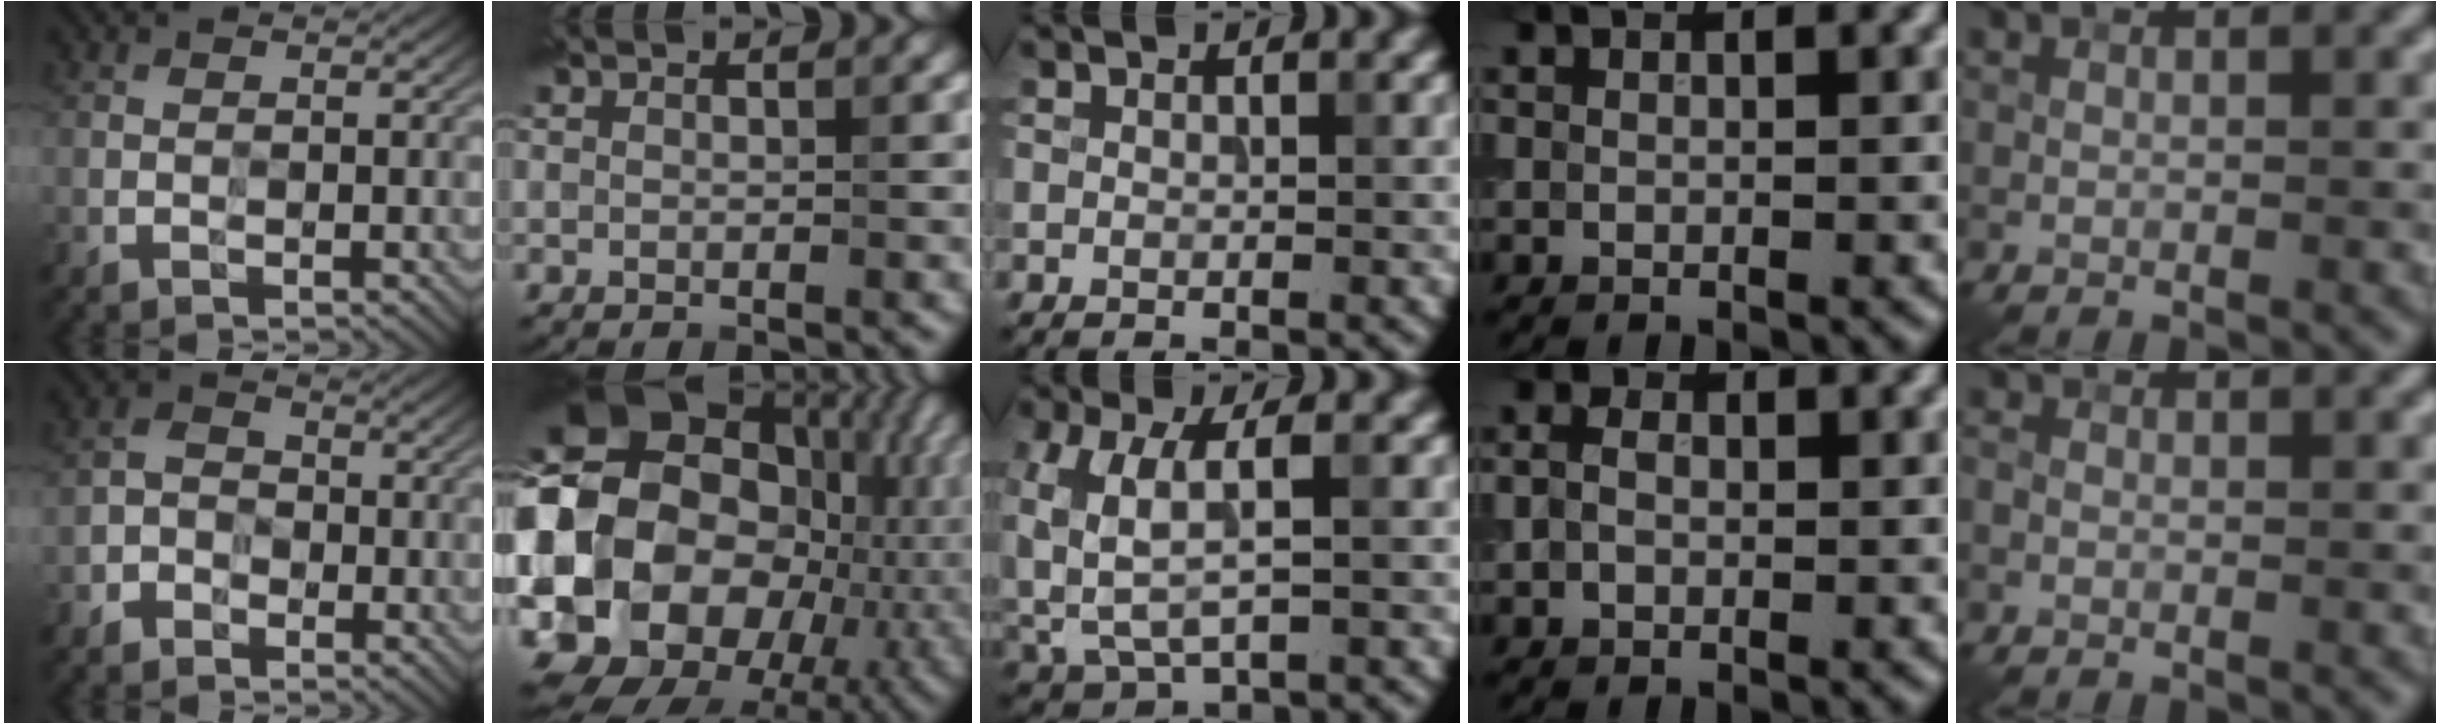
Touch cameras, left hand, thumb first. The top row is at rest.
{"thumb": {"total": 3.1, "force": [-1.8, 2.4, 0.8], "torque": [-0.008, -0.002, -0.047]}, "index": {"total": 22.5, "force": [-2.5, 18.4, 12.6], "torque": [-0.235, 0.009, -0.079]}, "middle": {"total": 5.5, "force": [0.5, 2.8, 4.7], "torque": [-0.120, -0.002, 0.013]}, "ring": {"total": 3.0, "force": [0.3, 2.2, 2.0], "torque": [-0.044, 0.016, -0.009]}, "little": {"total": 0.8, "force": [-0.4, 0.6, 0.4], "torque": [-0.007, 0.001, -0.009]}}